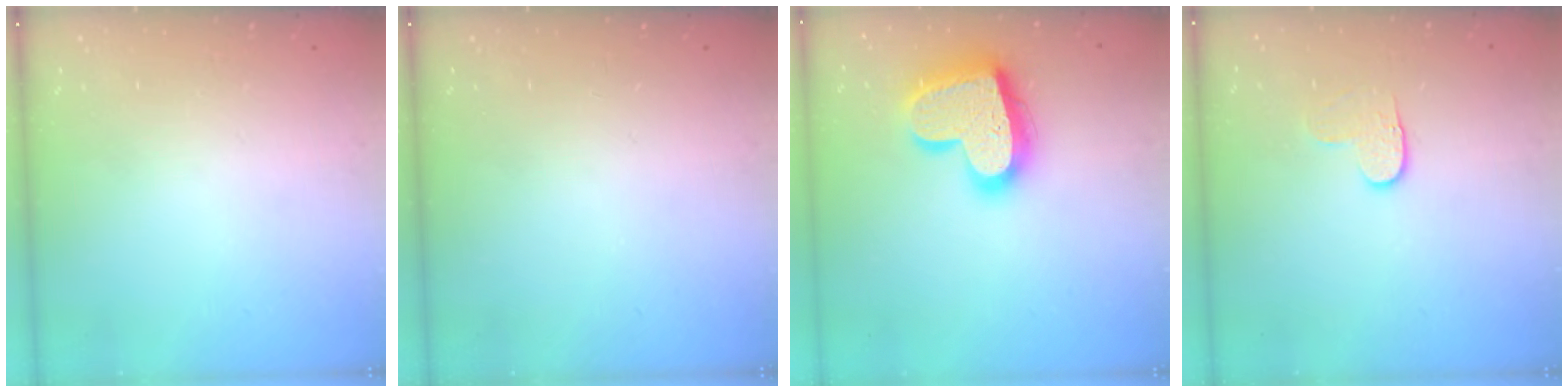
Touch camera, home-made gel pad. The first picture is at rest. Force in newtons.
{"total": 0.0}
{"total": 20.4, "press": 20.3, "slide": 1.7}
{"total": 3.6, "press": 3.6, "slide": 0.4}